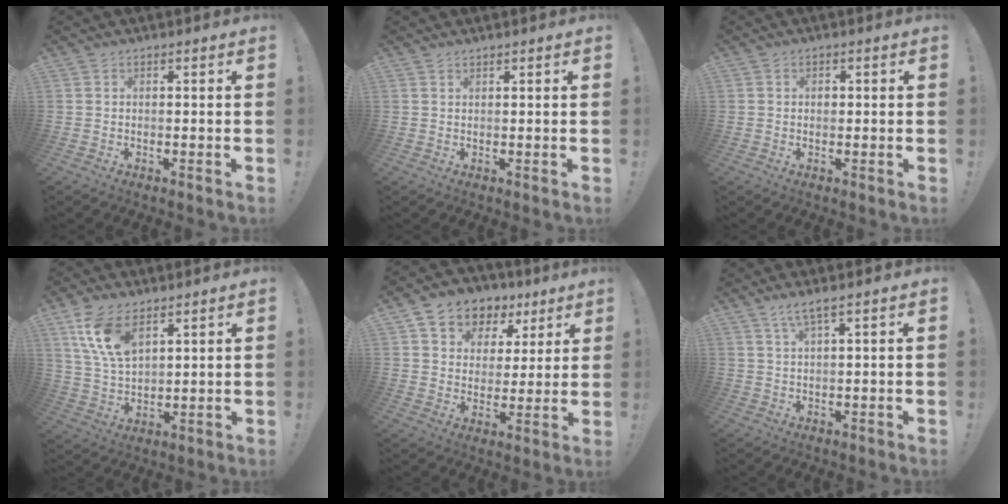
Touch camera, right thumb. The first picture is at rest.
{"total": 0.9, "force": [0.8, 0.2, 0.3], "torque": [-0.001, -0.002, 0.015]}
{"total": 0.9, "force": [-0.1, 0.8, 0.5], "torque": [-0.007, 0.000, -0.002]}
{"total": 12.2, "force": [7.0, 6.2, 7.8], "torque": [-0.165, -0.022, 0.132]}
{"total": 8.2, "force": [4.3, 6.8, 1.7], "torque": [-0.031, -0.030, 0.086]}
{"total": 3.4, "force": [2.3, -0.1, 2.5], "torque": [-0.058, -0.003, 0.040]}